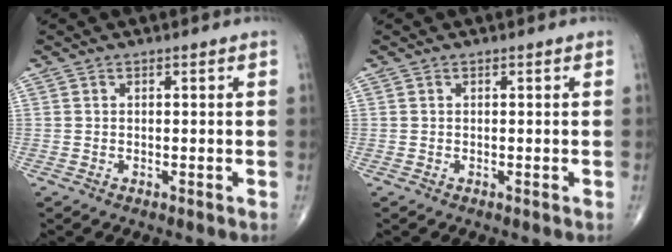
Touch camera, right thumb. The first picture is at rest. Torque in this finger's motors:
{"motor_torque": [-0.12, 0.12, 0.00, 0.00, 0.00]}